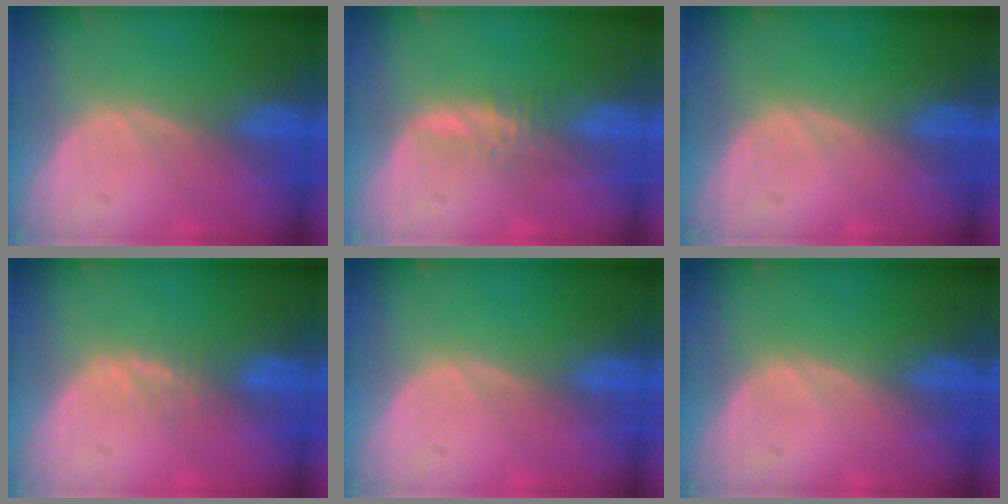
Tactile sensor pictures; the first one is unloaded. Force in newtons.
{"total": 2.2, "press": 2.1, "slide": 0.2}
{"total": 0.0}
{"total": 1.4, "press": 1.4, "slide": 0.3}
{"total": 0.0}
{"total": 0.0}